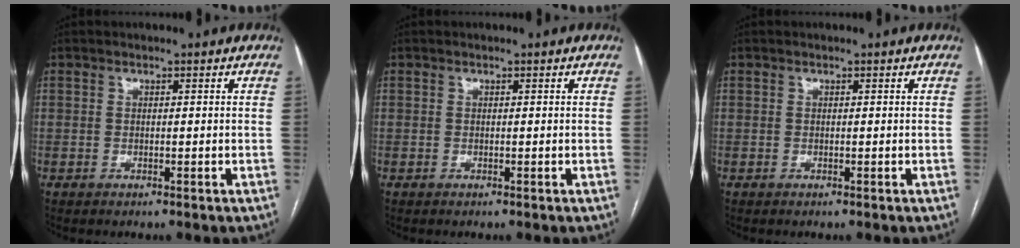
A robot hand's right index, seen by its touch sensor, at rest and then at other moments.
{"total": 0.0}
{"total": 0.0}